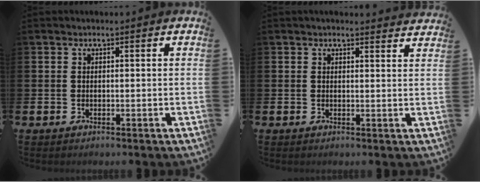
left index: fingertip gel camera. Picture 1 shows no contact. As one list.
[{"total": 1.5, "force": [1.5, 0.1, 0.0], "torque": [0.007, -0.008, 0.025]}]